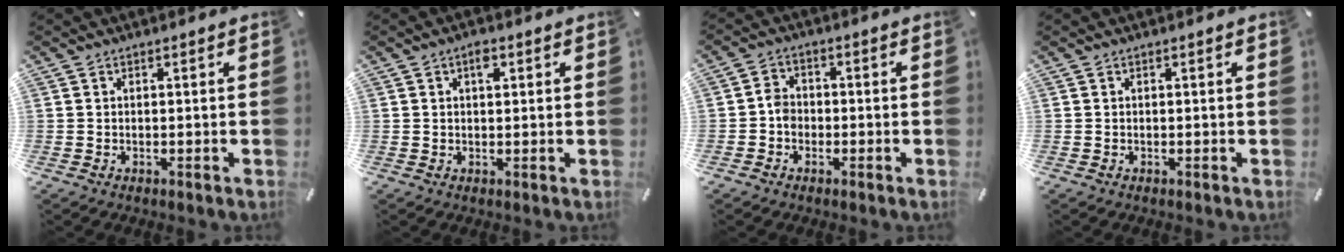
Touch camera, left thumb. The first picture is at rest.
{"total": 2.7, "force": [1.1, 1.4, 2.1], "torque": [-0.029, 0.000, 0.014]}
{"total": 3.5, "force": [-1.1, 2.9, 1.7], "torque": [-0.027, 0.009, -0.020]}
{"total": 0.0}